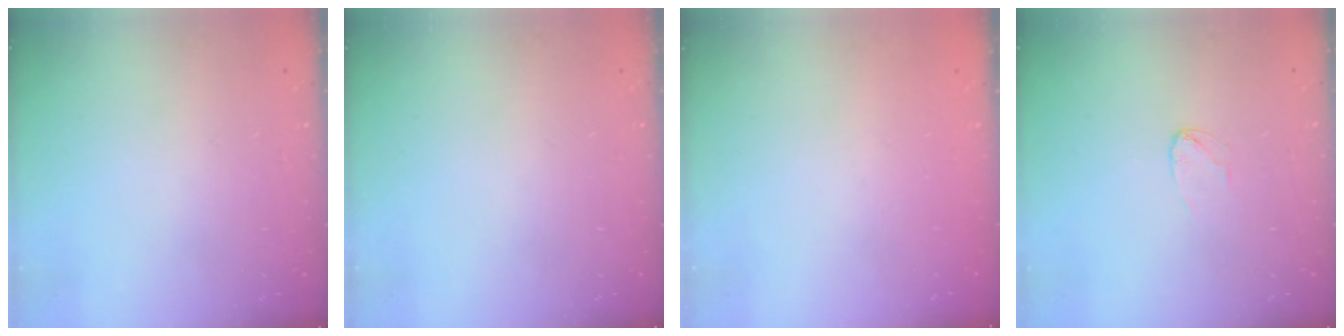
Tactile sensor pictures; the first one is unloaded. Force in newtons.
{"total": 0.0}
{"total": 0.0}
{"total": 3.2, "press": 3.2, "slide": 0.2}